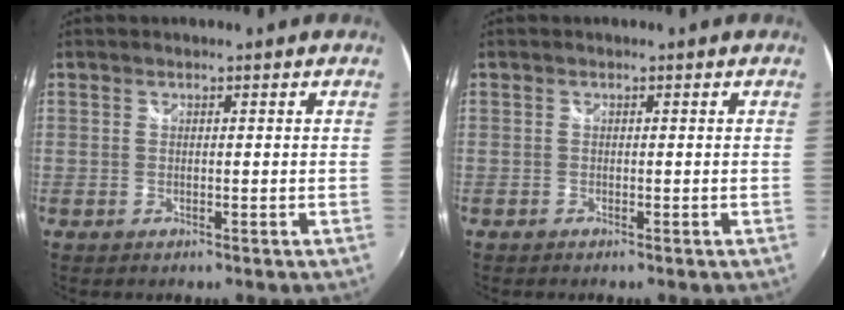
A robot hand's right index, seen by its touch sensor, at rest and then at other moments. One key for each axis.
{"total": 0.7, "fx": -0.5, "fy": 0.5, "fz": -0.1, "tx": -0.002, "ty": 0.000, "tz": -0.012}